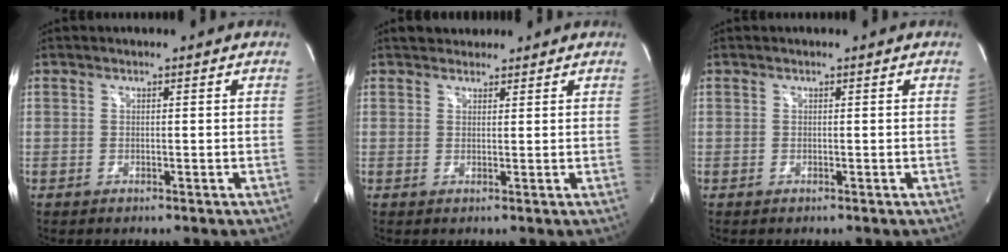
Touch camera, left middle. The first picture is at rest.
{"total": 3.3, "force": [2.8, 1.5, 0.6], "torque": [-0.003, 0.020, 0.043]}
{"total": 0.0}